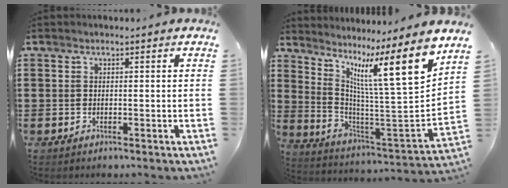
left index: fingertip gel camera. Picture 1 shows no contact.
{"total": 13.9, "force": [8.8, 1.5, 10.7], "torque": [-0.184, -0.080, 0.130]}